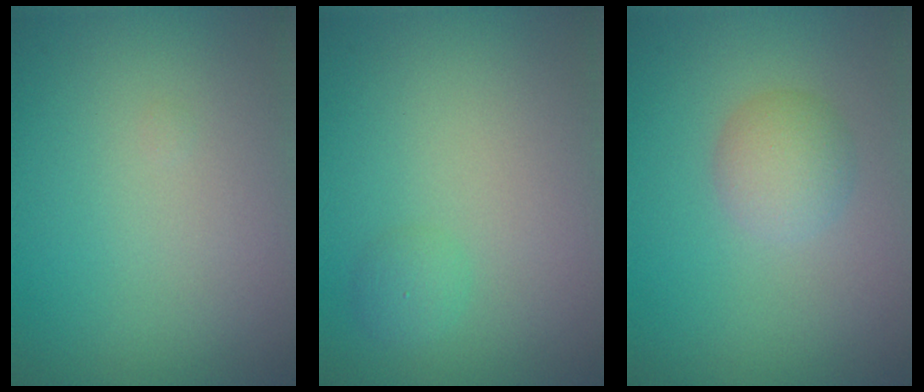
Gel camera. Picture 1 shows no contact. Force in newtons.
{"total": 0.8, "press": 0.8, "slide": 0.0}
{"total": 2.5, "press": 2.4, "slide": 0.2}